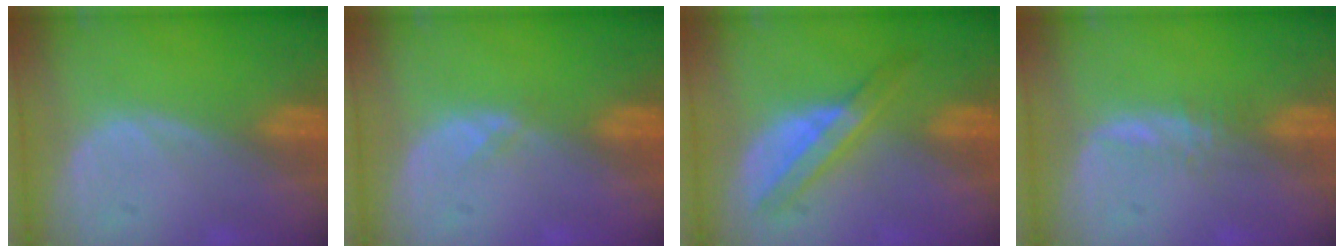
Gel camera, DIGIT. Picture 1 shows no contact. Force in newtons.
{"total": 1.1, "press": 0.8, "slide": 0.7}
{"total": 5.3, "press": 5.3, "slide": 0.3}
{"total": 1.6, "press": 1.5, "slide": 0.5}